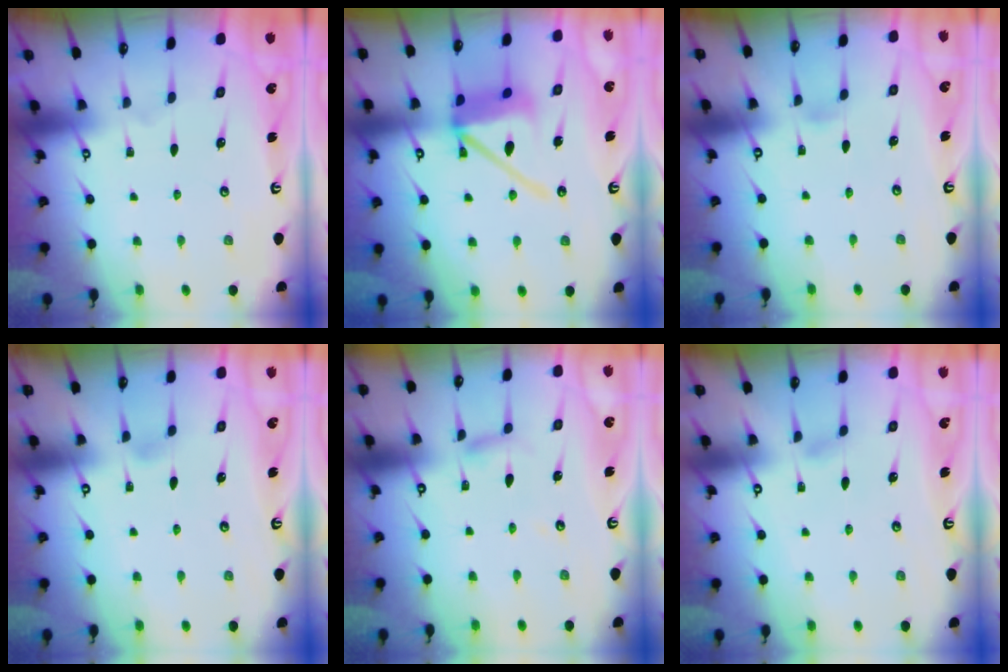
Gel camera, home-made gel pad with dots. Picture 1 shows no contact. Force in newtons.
{"total": 13.6, "press": 13.5, "slide": 1.7}
{"total": 2.4, "press": 2.4, "slide": 0.3}
{"total": 4.7, "press": 4.6, "slide": 0.4}
{"total": 2.8, "press": 2.7, "slide": 0.3}
{"total": 4.4, "press": 4.4, "slide": 0.4}